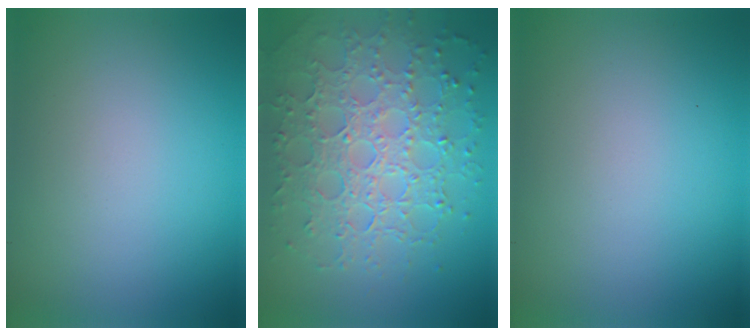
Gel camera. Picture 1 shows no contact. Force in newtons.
{"total": 7.7, "press": 5.6, "slide": 5.2}
{"total": 0.0}